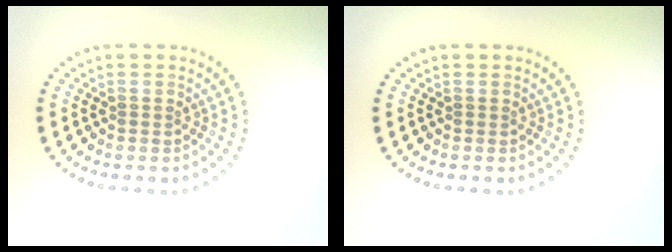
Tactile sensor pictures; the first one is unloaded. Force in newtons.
{"total": 0.0}